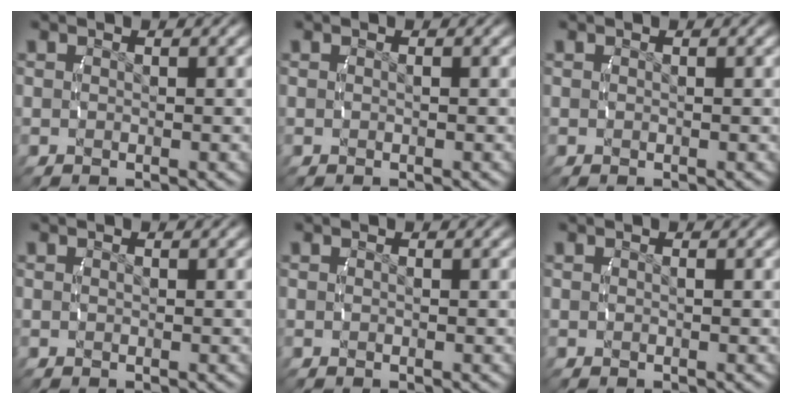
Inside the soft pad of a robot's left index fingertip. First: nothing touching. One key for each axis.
{"total": 0.0}
{"total": 0.0}
{"total": 0.0}
{"total": 0.0}
{"total": 0.0}